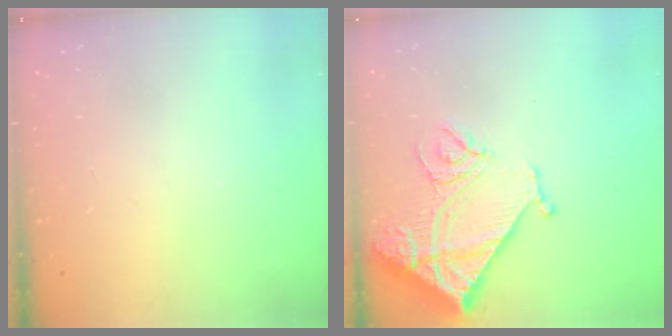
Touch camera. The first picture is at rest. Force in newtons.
{"total": 16.9, "press": 16.9, "slide": 1.6}